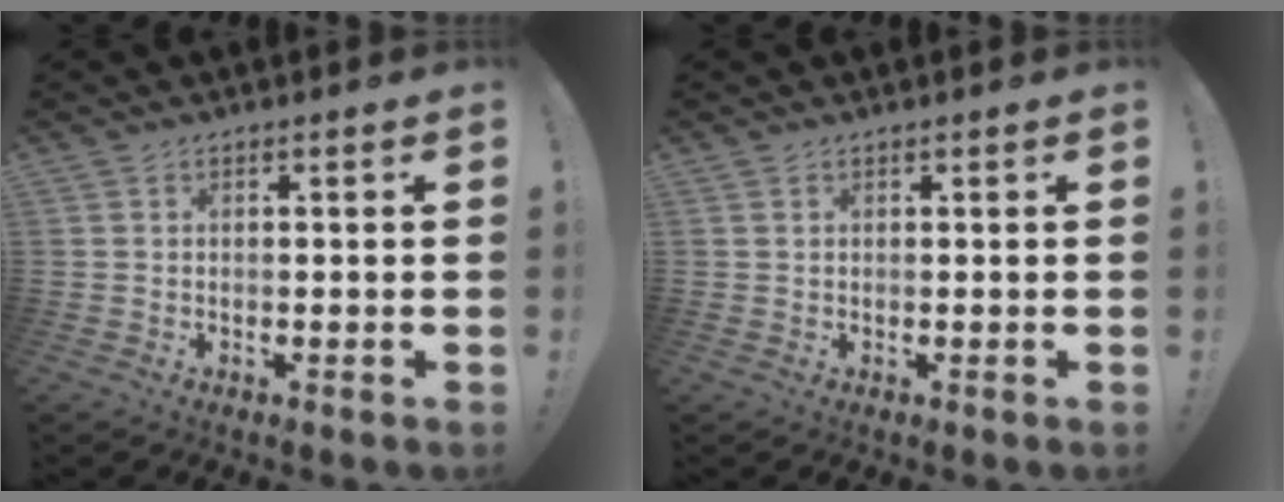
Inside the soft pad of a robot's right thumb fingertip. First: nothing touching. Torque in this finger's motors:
{"motor_torque": [0.29, -0.38, -0.04, 0.26, -0.10]}